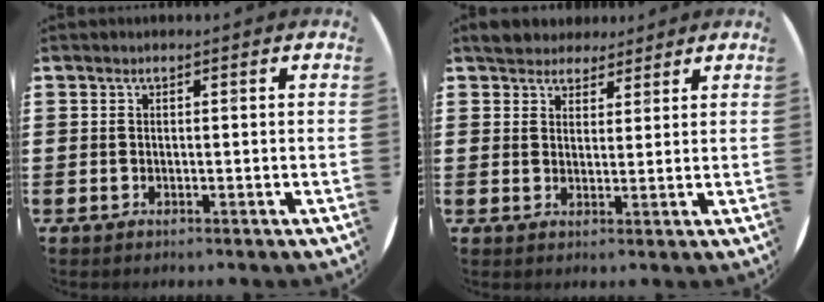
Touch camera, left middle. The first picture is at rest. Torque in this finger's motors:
{"motor_torque": [0.89, -0.69, 0.04, 0.03]}